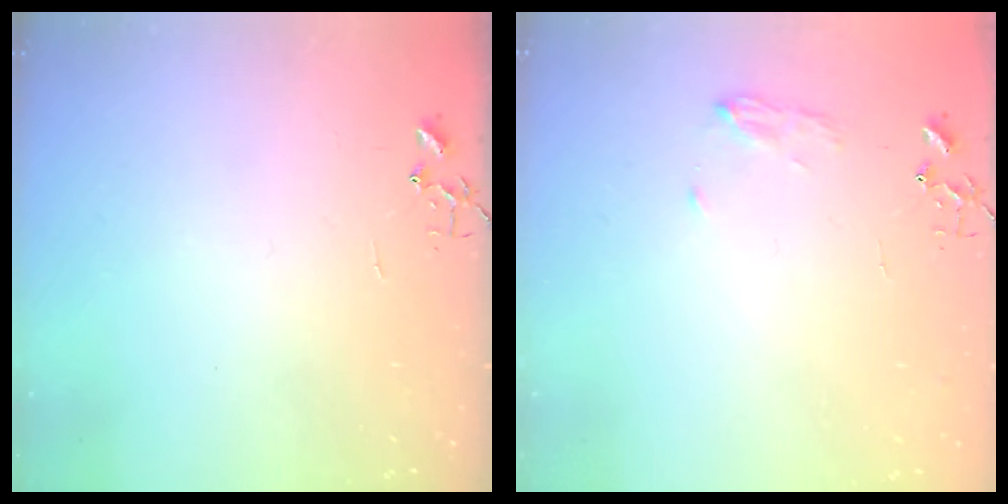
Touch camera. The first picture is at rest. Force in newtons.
{"total": 8.4, "press": 8.4, "slide": 0.9}